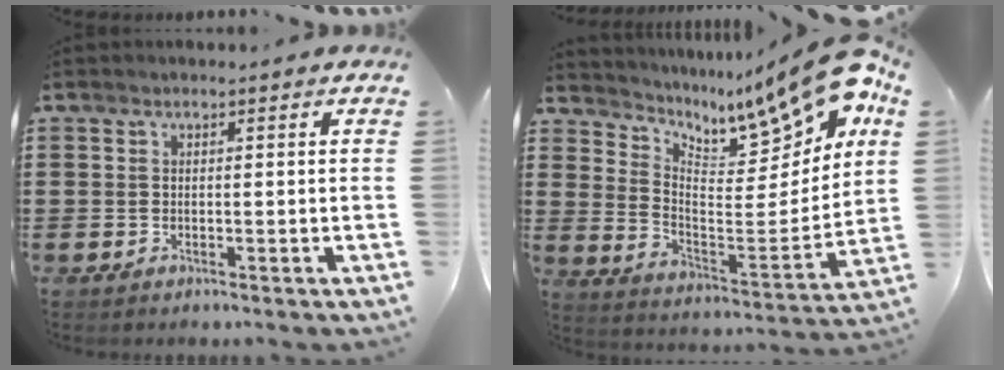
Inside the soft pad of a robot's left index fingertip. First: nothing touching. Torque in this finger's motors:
{"motor_torque": [1.73, -0.41, 0.97, 0.21]}